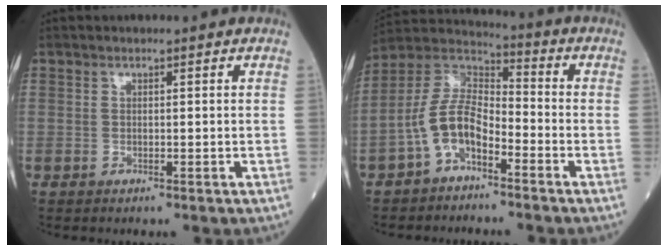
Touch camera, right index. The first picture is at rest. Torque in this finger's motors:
{"motor_torque": [1.36, -0.59, 0.83, 0.20]}